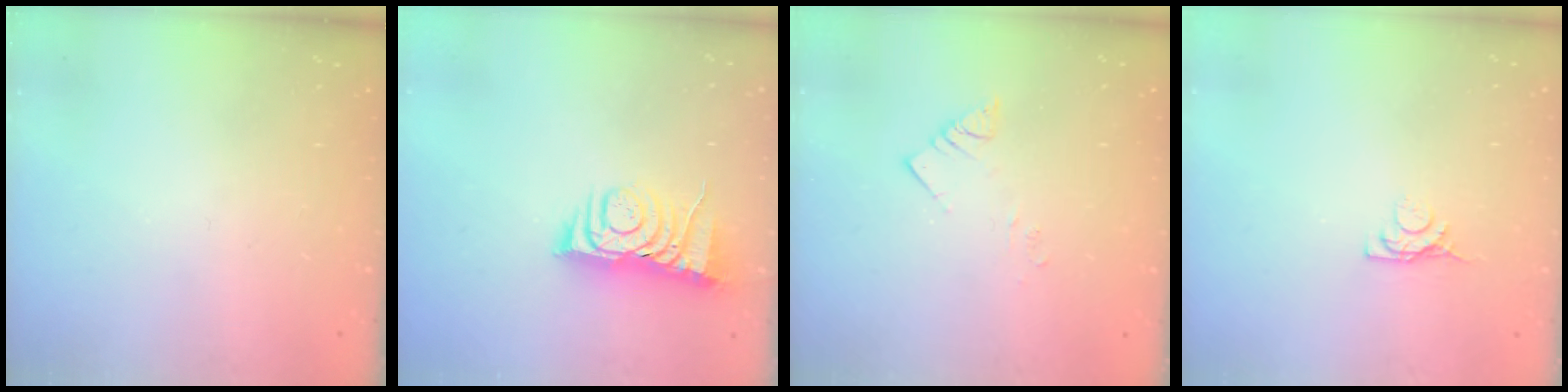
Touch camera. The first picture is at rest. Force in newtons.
{"total": 7.3, "press": 7.2, "slide": 0.8}
{"total": 3.4, "press": 3.4, "slide": 0.1}
{"total": 4.6, "press": 4.6, "slide": 0.8}